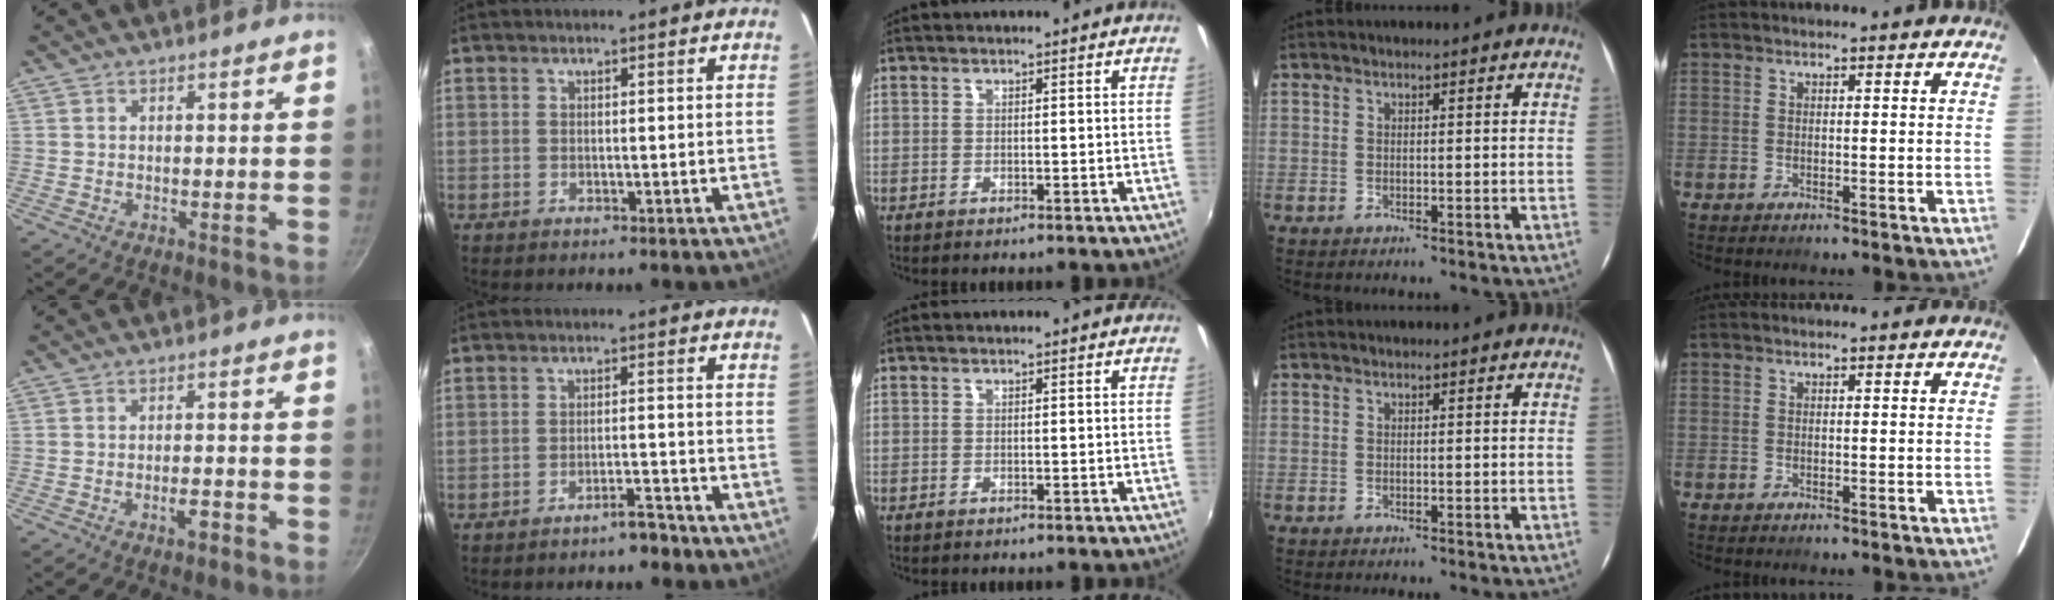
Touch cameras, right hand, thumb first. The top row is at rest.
{"thumb": {"total": 2.9, "force": [-1.7, 0.9, 2.1], "torque": [-0.026, 0.014, -0.027]}, "index": {"total": 3.5, "force": [-3.1, 0.7, 1.4], "torque": [-0.032, 0.006, -0.041]}}